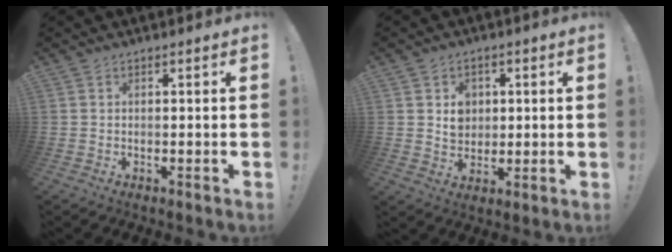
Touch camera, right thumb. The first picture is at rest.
{"total": 6.6, "force": [1.8, 5.8, 2.4], "torque": [-0.016, -0.011, 0.032]}